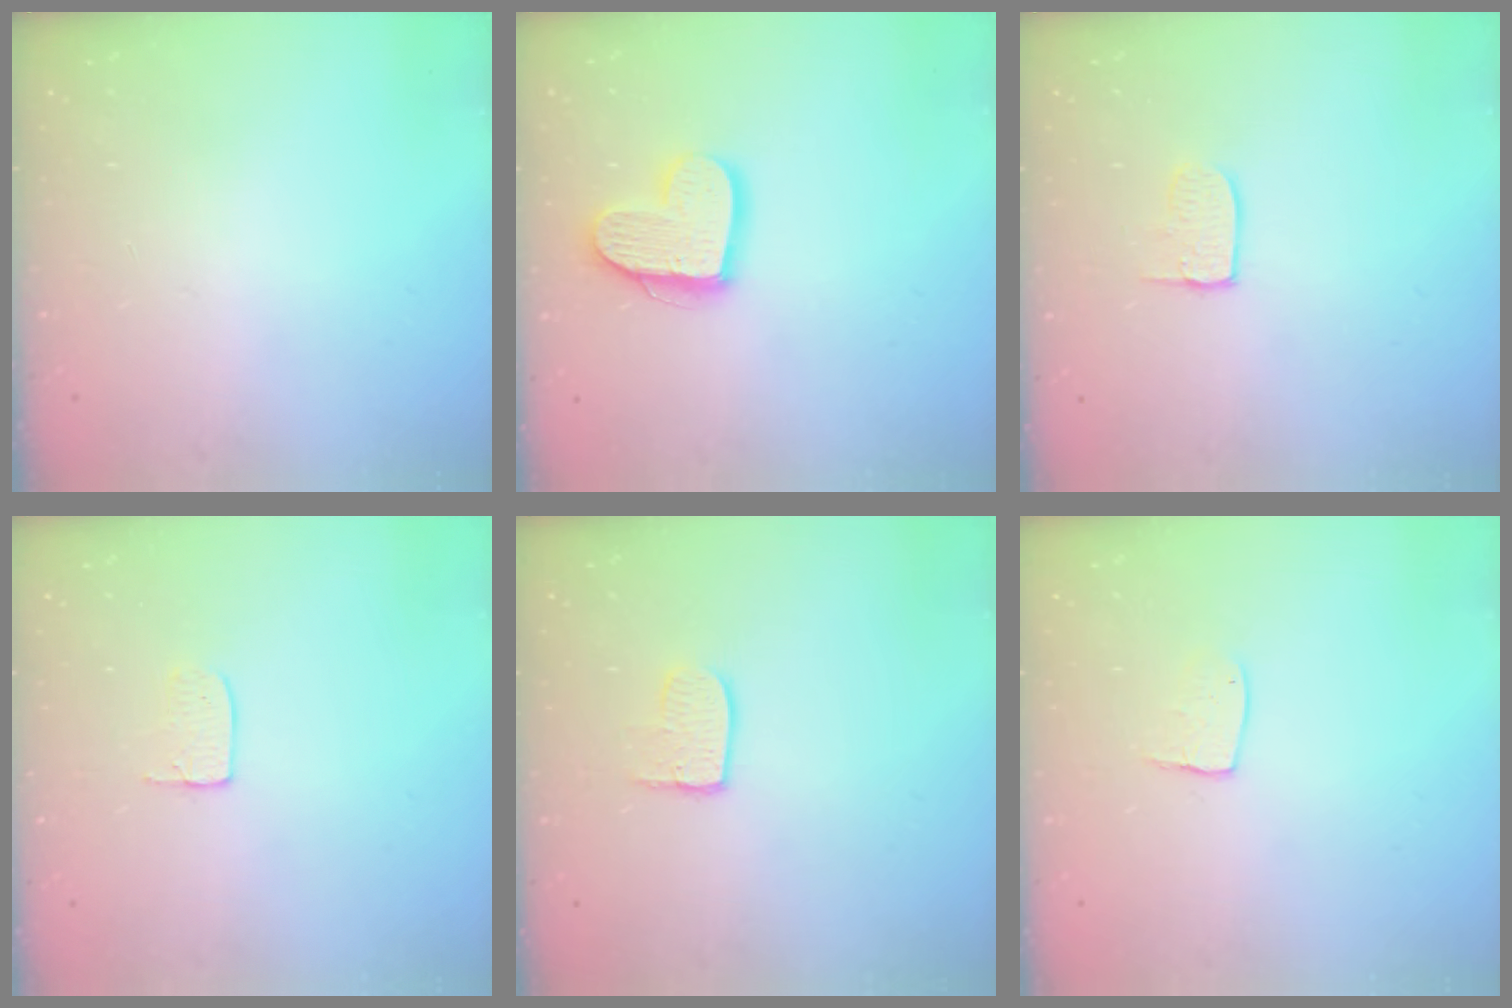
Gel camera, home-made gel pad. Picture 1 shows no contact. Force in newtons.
{"total": 14.8, "press": 14.7, "slide": 1.3}
{"total": 6.5, "press": 6.5, "slide": 0.6}
{"total": 3.7, "press": 3.7, "slide": 0.2}
{"total": 6.9, "press": 6.9, "slide": 0.6}
{"total": 6.6, "press": 6.6, "slide": 0.4}